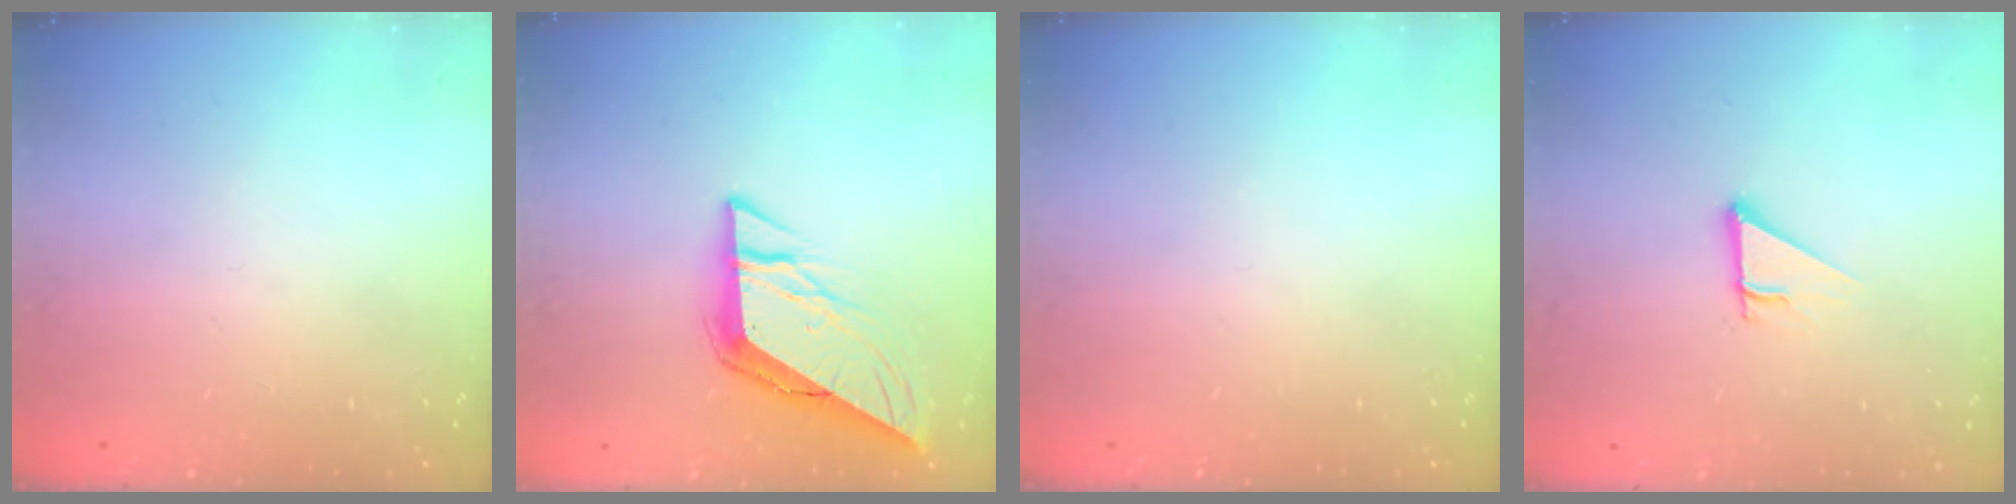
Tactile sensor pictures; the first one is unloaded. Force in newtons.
{"total": 9.8, "press": 9.8, "slide": 0.6}
{"total": 0.0}
{"total": 2.5, "press": 2.5, "slide": 0.2}